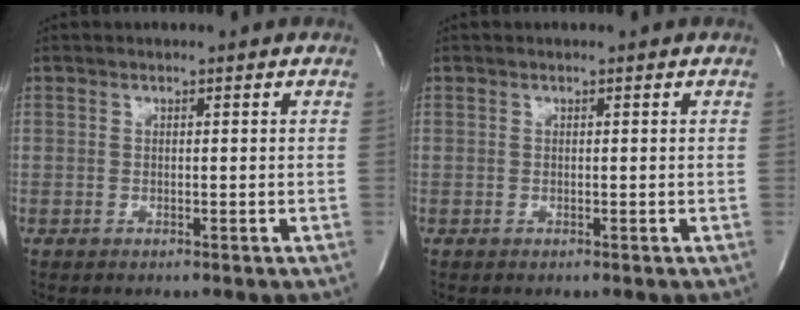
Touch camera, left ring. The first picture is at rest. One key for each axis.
{"total": 0.0}